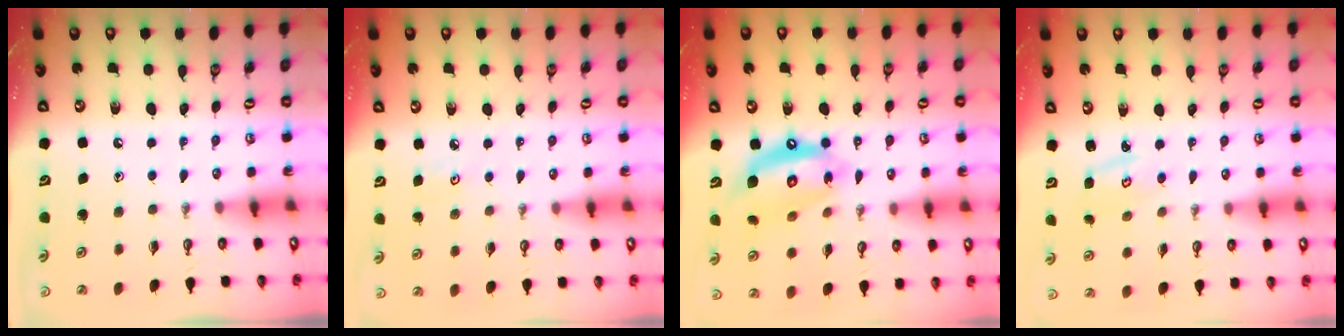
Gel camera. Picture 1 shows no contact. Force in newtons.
{"total": 3.3, "press": 3.3, "slide": 0.4}
{"total": 13.8, "press": 13.8, "slide": 1.5}
{"total": 2.7, "press": 2.7, "slide": 0.1}